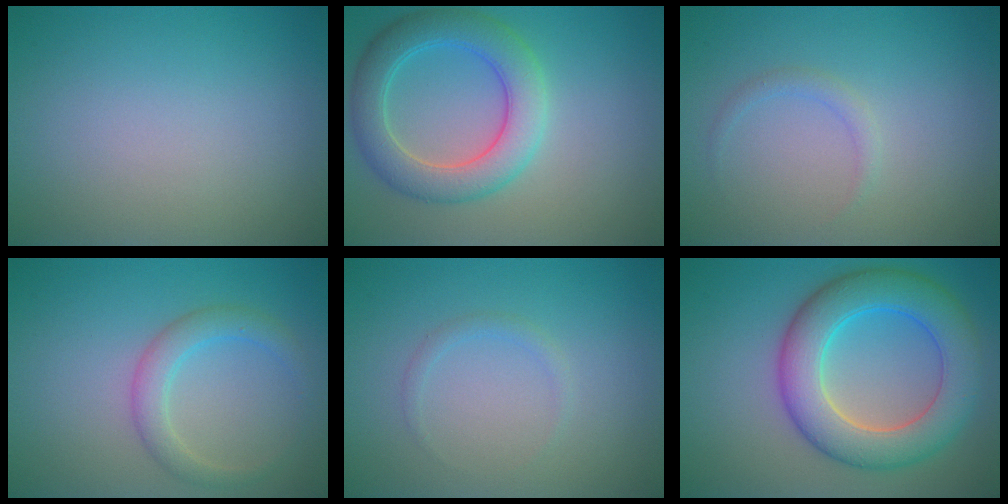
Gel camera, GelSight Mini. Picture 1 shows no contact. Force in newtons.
{"total": 5.6, "press": 5.6, "slide": 0.2}
{"total": 1.0, "press": 1.0, "slide": 0.0}
{"total": 2.7, "press": 2.7, "slide": 0.2}
{"total": 0.9, "press": 0.9, "slide": 0.0}
{"total": 8.0, "press": 8.0, "slide": 0.1}